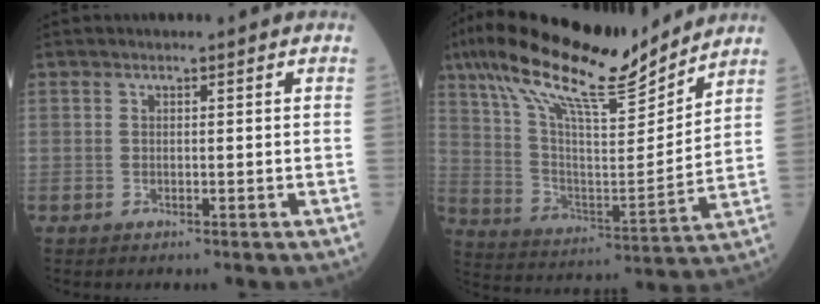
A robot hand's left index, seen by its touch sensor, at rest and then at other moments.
{"total": 19.6, "force": [15.9, 2.9, 11.1], "torque": [-0.203, 0.011, 0.281]}